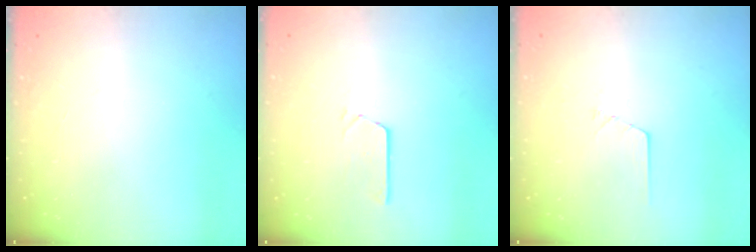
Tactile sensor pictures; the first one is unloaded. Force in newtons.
{"total": 2.6, "press": 2.6, "slide": 0.2}
{"total": 1.6, "press": 1.6, "slide": 0.0}